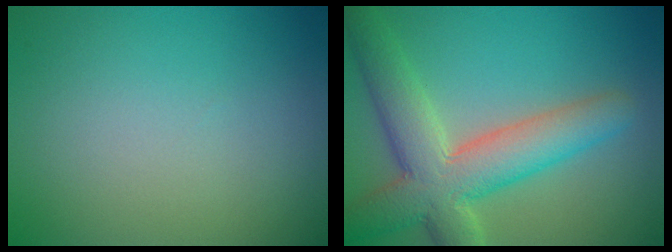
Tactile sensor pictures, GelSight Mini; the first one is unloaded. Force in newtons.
{"total": 7.9, "press": 7.8, "slide": 0.7}